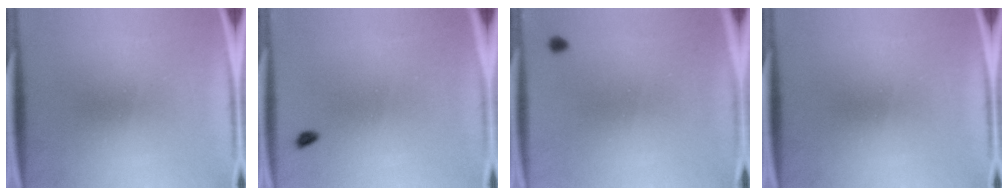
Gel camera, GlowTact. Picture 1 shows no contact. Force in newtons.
{"total": 1.1}
{"total": 0.8}
{"total": 0.0}